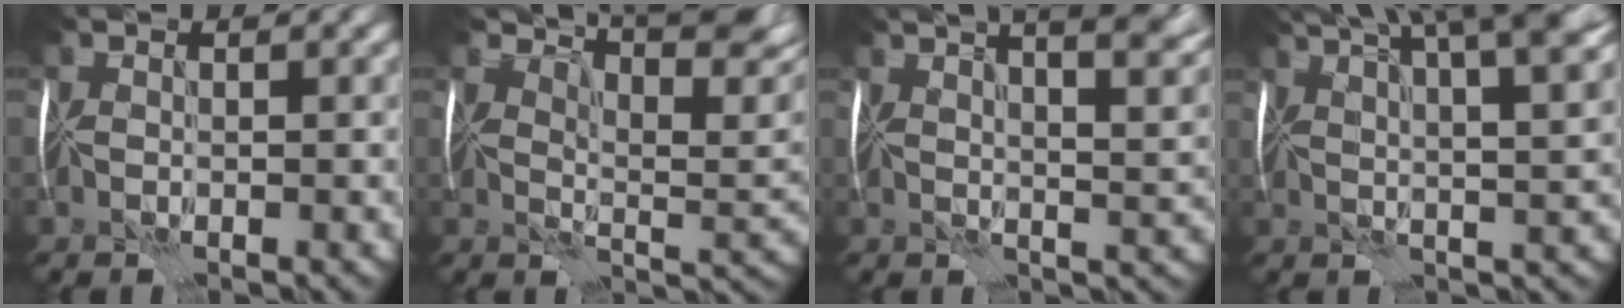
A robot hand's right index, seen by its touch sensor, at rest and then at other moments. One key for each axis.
{"total": 6.8, "fx": 5.4, "fy": 1.1, "fz": 4.0, "tx": -0.060, "ty": 0.002, "tz": 0.080}
{"total": 14.4, "fx": 8.4, "fy": 5.6, "fz": 10.3, "tx": -0.103, "ty": 0.064, "tz": 0.084}
{"total": 12.6, "fx": 7.3, "fy": 3.8, "fz": 9.5, "tx": -0.128, "ty": 0.044, "tz": 0.080}